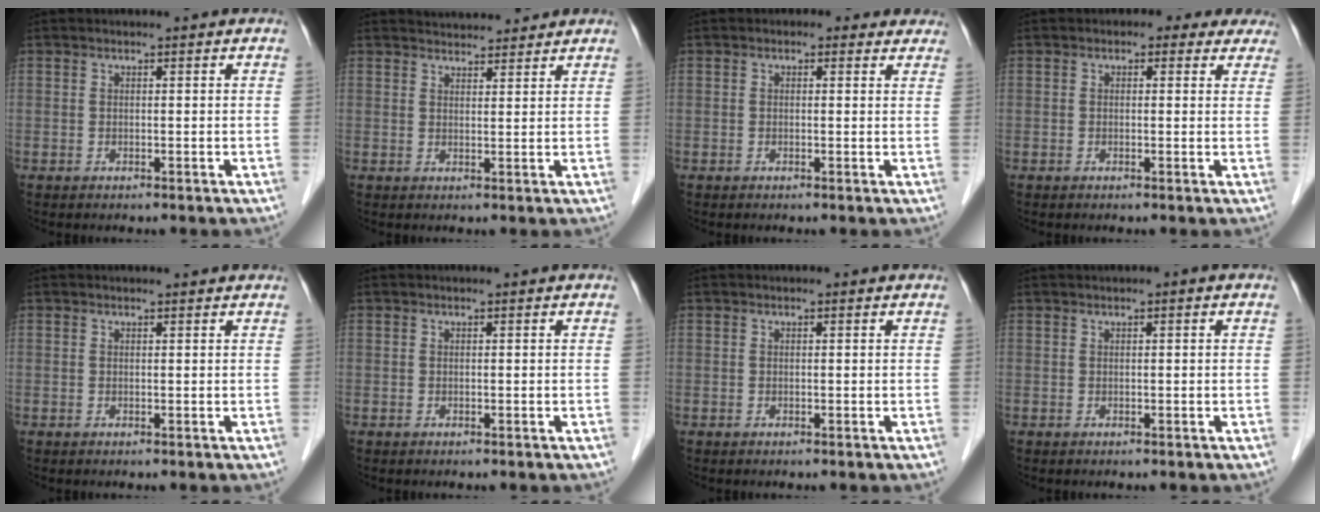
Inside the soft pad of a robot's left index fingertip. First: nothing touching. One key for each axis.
{"total": 5.8, "fx": 5.6, "fy": 1.3, "fz": 0.9, "tx": -0.011, "ty": 0.019, "tz": 0.073}
{"total": 2.7, "fx": 2.0, "fy": 1.7, "fz": 0.6, "tx": 0.005, "ty": 0.007, "tz": 0.009}
{"total": 4.4, "fx": 3.3, "fy": 2.6, "fz": 1.1, "tx": 0.003, "ty": 0.009, "tz": 0.022}
{"total": 1.6, "fx": 1.5, "fy": 0.2, "fz": 0.2, "tx": -0.011, "ty": 0.004, "tz": 0.016}
{"total": 0.0}
{"total": 0.0}
{"total": 0.7, "fx": 0.4, "fy": 0.1, "fz": 0.6, "tx": -0.011, "ty": 0.005, "tz": 0.005}